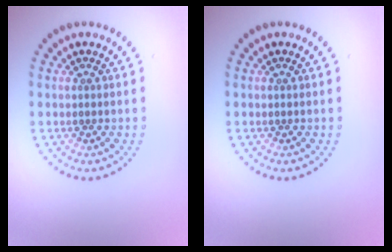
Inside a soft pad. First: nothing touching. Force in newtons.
{"total": 0.0}